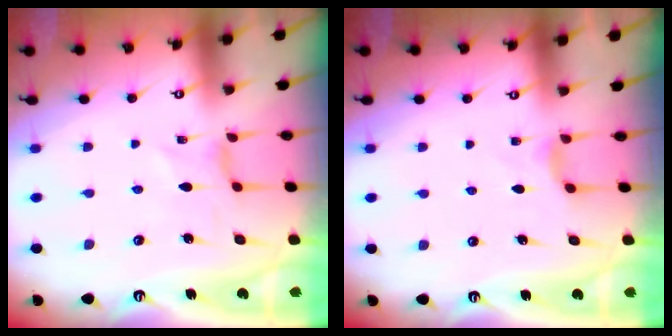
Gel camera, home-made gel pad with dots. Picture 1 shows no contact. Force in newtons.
{"total": 3.5, "press": 3.5, "slide": 0.6}